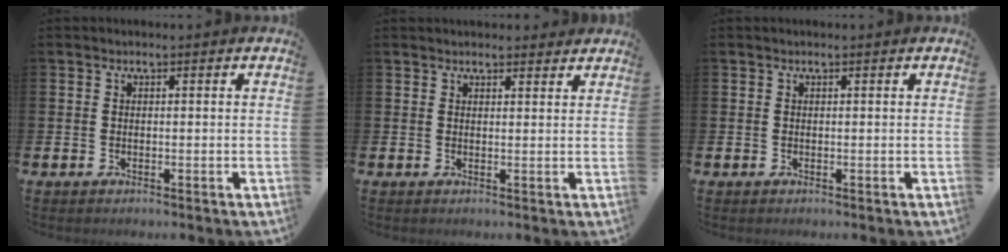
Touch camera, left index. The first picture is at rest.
{"total": 1.8, "force": [1.8, 0.4, 0.0], "torque": [0.005, -0.006, 0.031]}
{"total": 0.0}